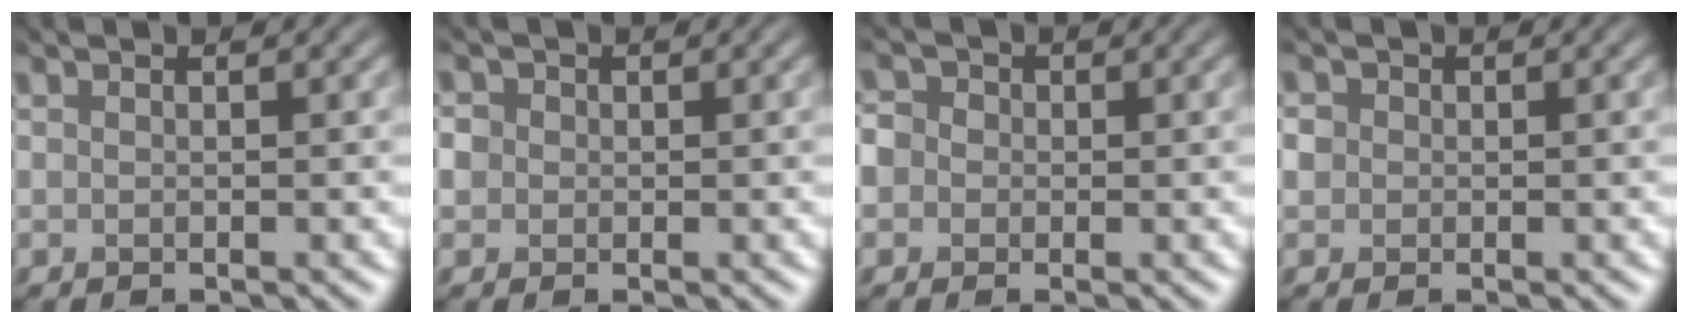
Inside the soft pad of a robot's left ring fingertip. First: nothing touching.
{"total": 2.4, "force": [-1.5, -0.3, -1.9], "torque": [0.009, -0.014, -0.012]}
{"total": 2.8, "force": [-2.1, 0.4, -1.9], "torque": [0.018, -0.015, -0.023]}
{"total": 2.3, "force": [-1.4, -0.4, -1.8], "torque": [0.005, -0.012, -0.009]}